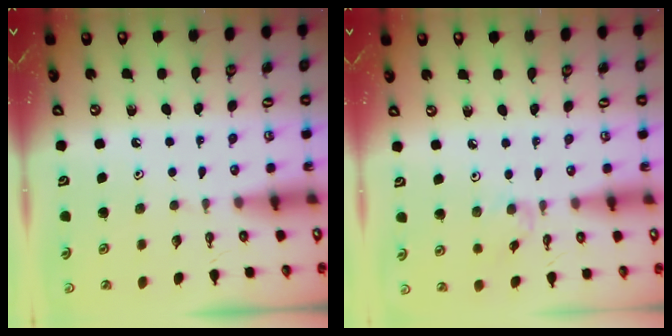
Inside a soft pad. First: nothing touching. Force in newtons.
{"total": 1.6, "press": 1.5, "slide": 0.4}